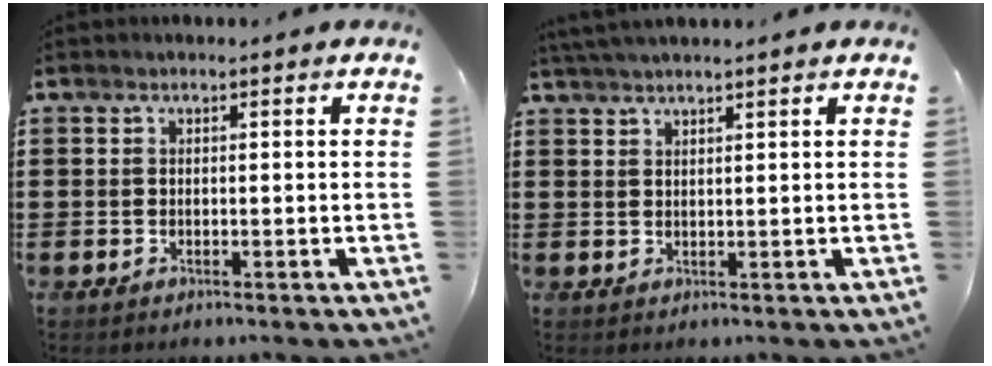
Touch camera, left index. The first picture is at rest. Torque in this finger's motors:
{"motor_torque": [1.11, -1.03, 0.64, 0.12]}